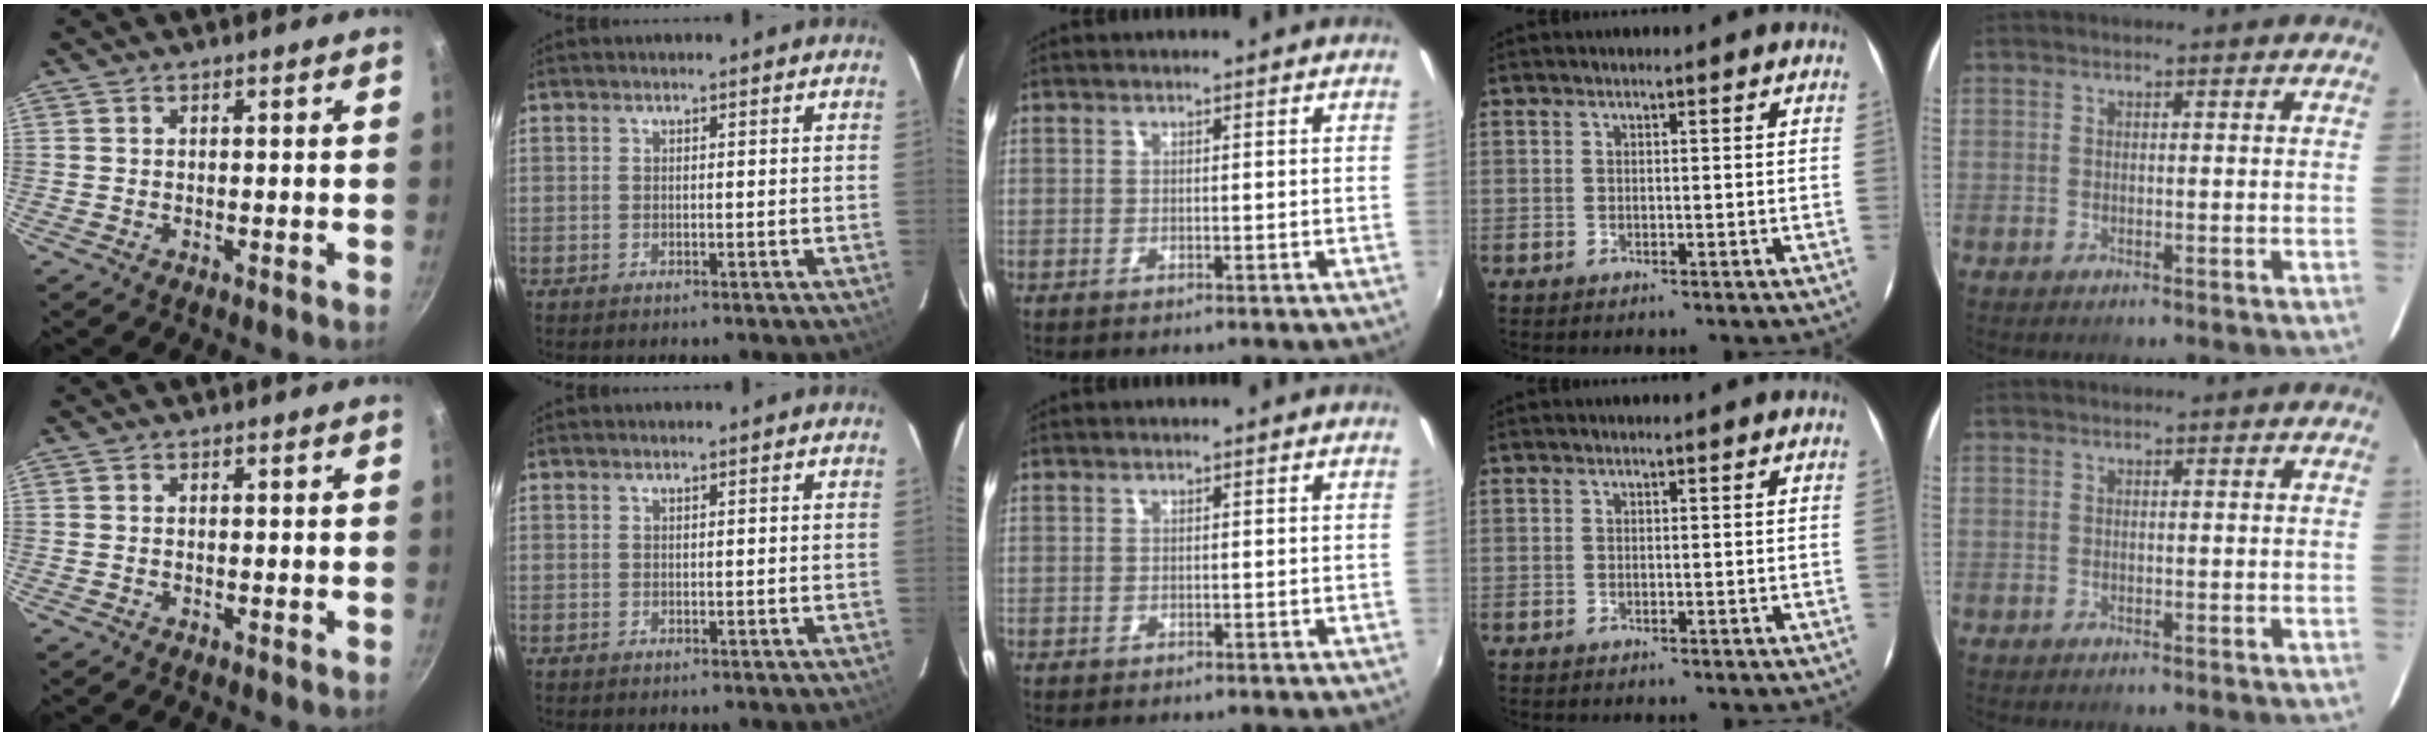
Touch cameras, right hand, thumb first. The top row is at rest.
{}